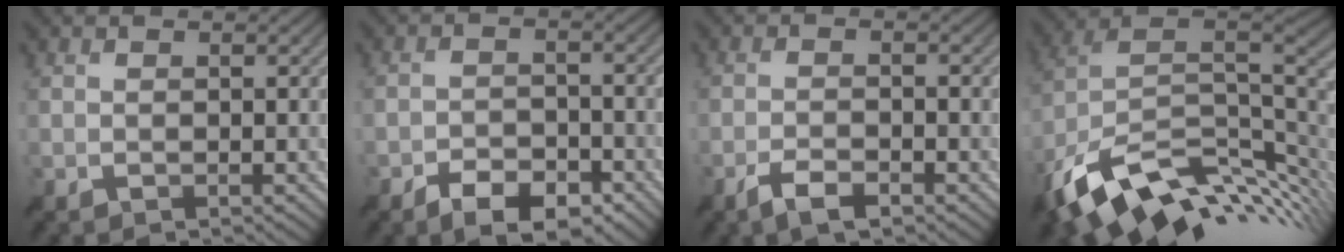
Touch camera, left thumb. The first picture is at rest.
{"total": 5.9, "force": [-4.2, 2.6, 3.2], "torque": [-0.046, 0.000, -0.072]}
{"total": 3.6, "force": [-2.6, 0.8, 2.4], "torque": [-0.042, 0.000, -0.054]}
{"total": 15.9, "force": [-5.5, 8.7, 12.2], "torque": [-0.257, -0.015, -0.095]}